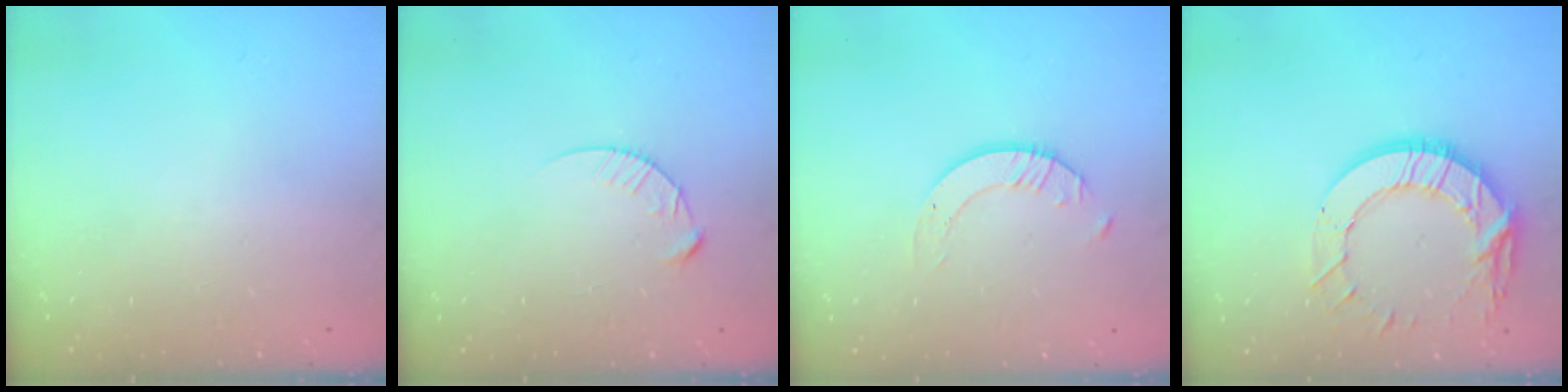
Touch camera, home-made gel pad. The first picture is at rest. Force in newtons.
{"total": 4.3, "press": 4.3, "slide": 0.4}
{"total": 2.3, "press": 2.3, "slide": 0.2}
{"total": 15.3, "press": 15.2, "slide": 1.3}